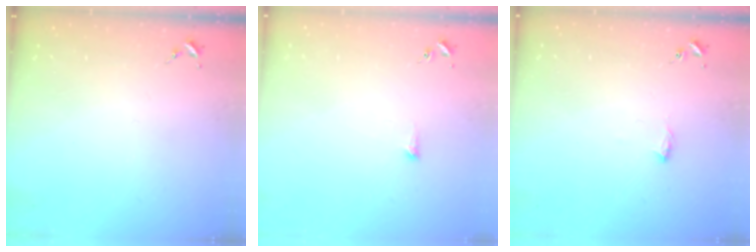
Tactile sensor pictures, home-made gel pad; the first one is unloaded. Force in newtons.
{"total": 3.6, "press": 3.6, "slide": 0.3}
{"total": 4.9, "press": 4.9, "slide": 0.8}